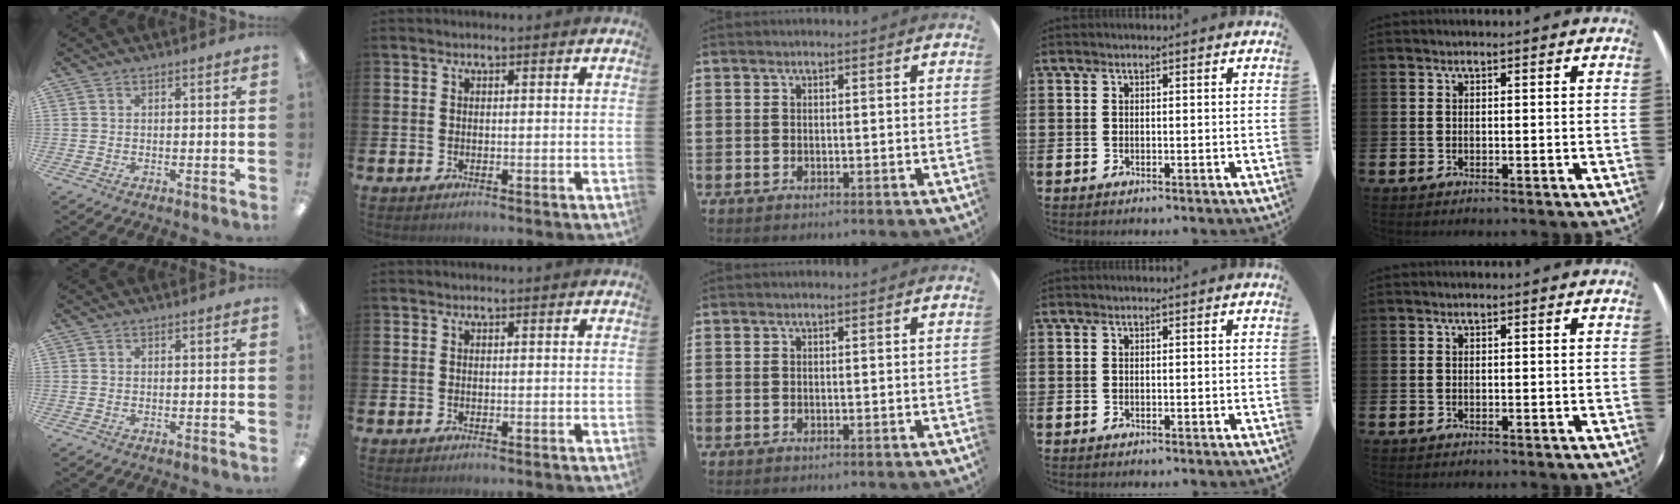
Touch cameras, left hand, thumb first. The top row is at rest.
{}